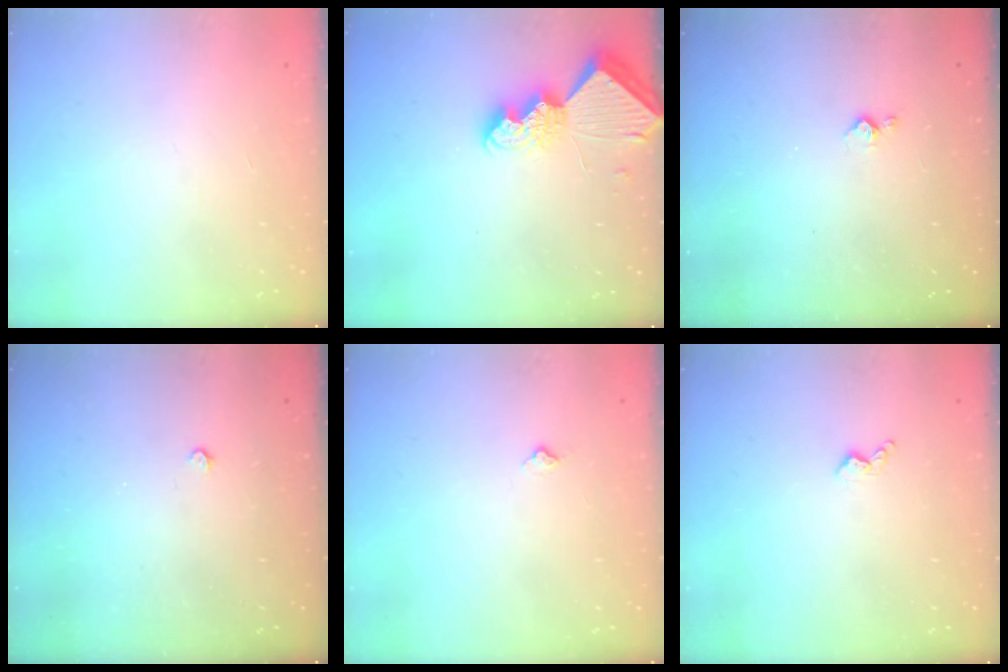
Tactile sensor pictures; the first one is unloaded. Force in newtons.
{"total": 8.8, "press": 8.7, "slide": 0.8}
{"total": 2.9, "press": 2.9, "slide": 0.5}
{"total": 2.3, "press": 2.3, "slide": 0.4}
{"total": 3.1, "press": 3.1, "slide": 0.4}
{"total": 3.9, "press": 3.9, "slide": 0.8}